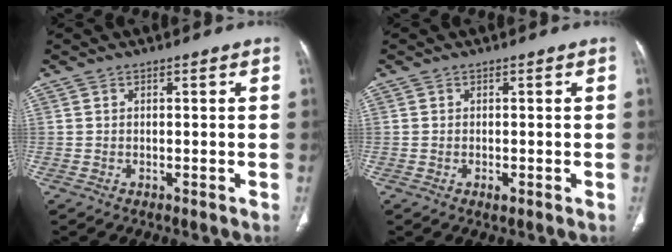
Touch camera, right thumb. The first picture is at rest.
{"total": 0.9, "force": [-0.3, 0.4, 0.7], "torque": [-0.015, -0.003, -0.004]}